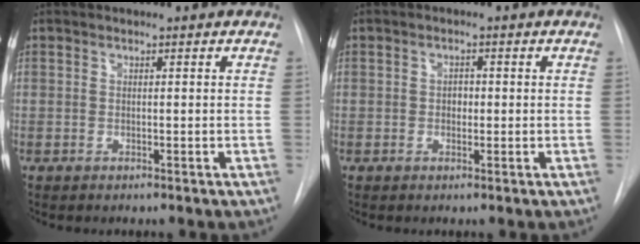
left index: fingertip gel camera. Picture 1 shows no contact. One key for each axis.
{"total": 1.5, "fx": -0.1, "fy": 1.1, "fz": 1.0, "tx": -0.014, "ty": 0.003, "tz": -0.002}